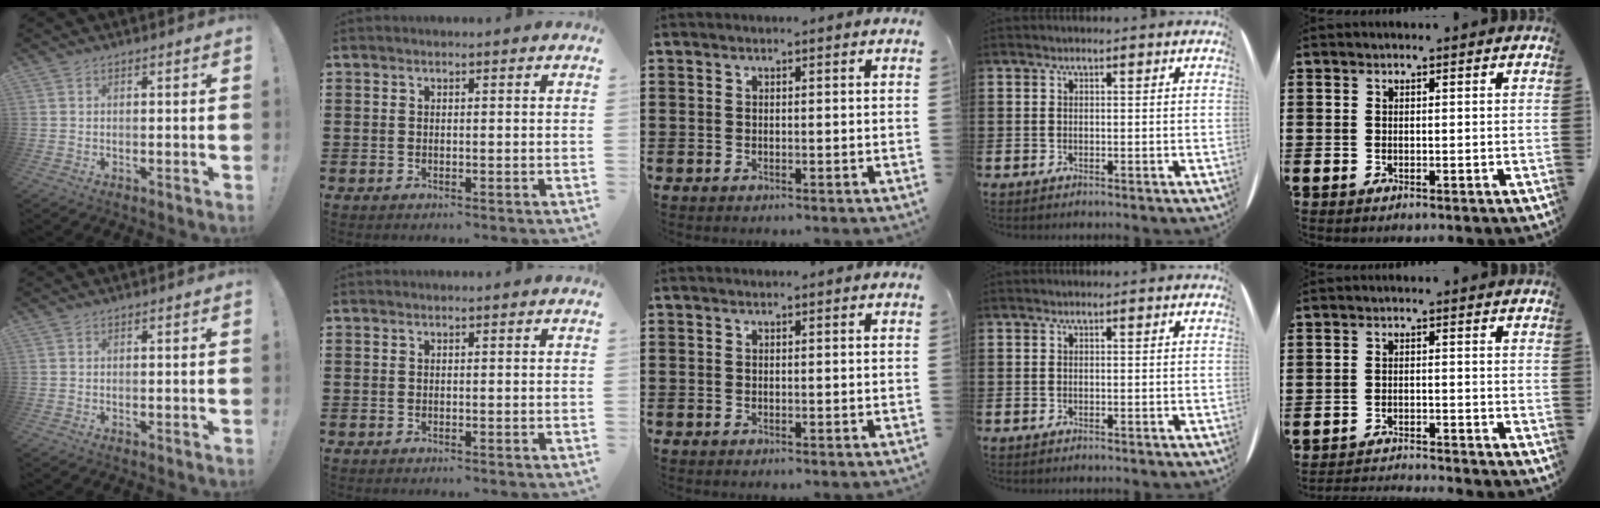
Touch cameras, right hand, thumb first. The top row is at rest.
{"little": {"total": 2.3, "force": [-2.3, -0.2, 0.0], "torque": [-0.004, 0.002, -0.049]}}